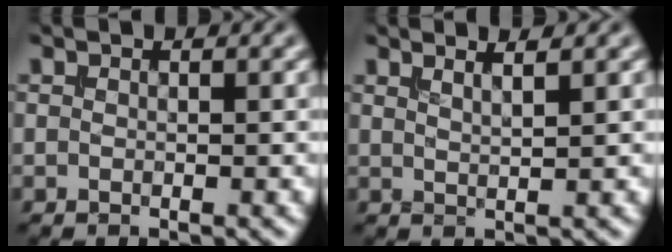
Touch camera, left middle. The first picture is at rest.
{"total": 2.1, "force": [1.5, 0.6, 1.3], "torque": [-0.002, 0.009, 0.007]}